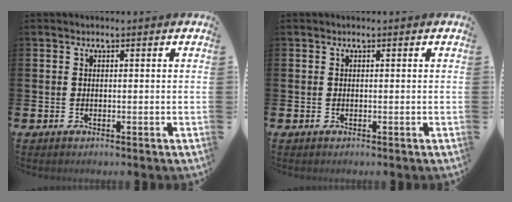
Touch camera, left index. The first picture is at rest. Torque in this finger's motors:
{"motor_torque": [0.00, 0.00, 0.00, 0.01]}